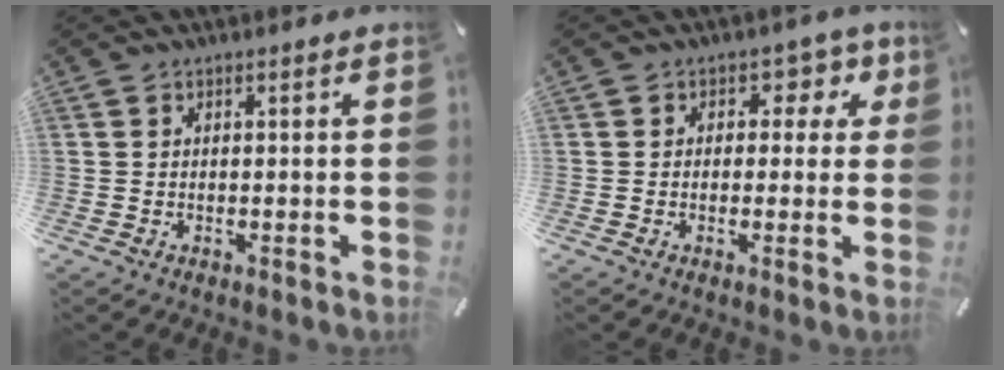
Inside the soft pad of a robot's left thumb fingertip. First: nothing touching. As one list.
[{"total": 5.0, "force": [1.3, 4.1, 2.6], "torque": [-0.012, -0.005, 0.014]}]